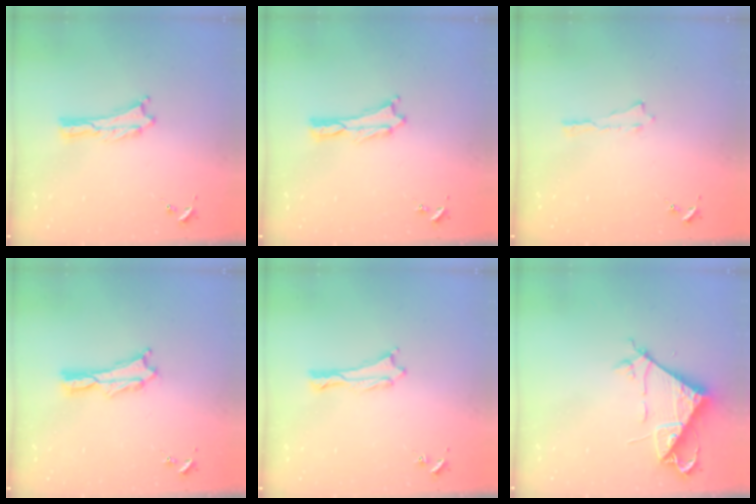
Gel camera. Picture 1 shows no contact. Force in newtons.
{"total": 0.0}
{"total": 0.0}
{"total": 1.1, "press": 1.1, "slide": 0.2}
{"total": 0.0}
{"total": 7.3, "press": 7.3, "slide": 0.8}